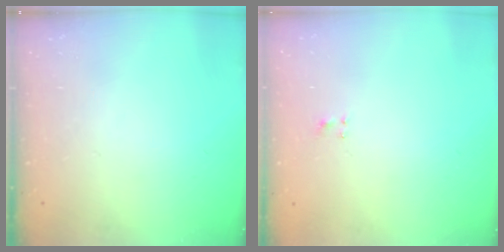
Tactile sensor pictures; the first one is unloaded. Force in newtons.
{"total": 1.0, "press": 0.6, "slide": 0.7}